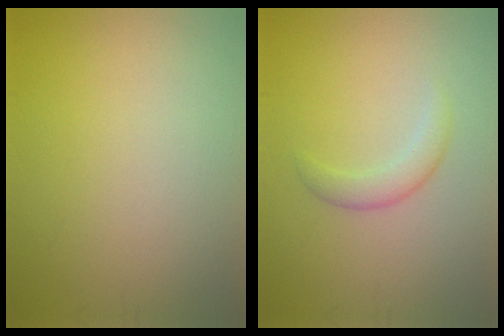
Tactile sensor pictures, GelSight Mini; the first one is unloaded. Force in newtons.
{"total": 1.8, "press": 1.8, "slide": 0.1}